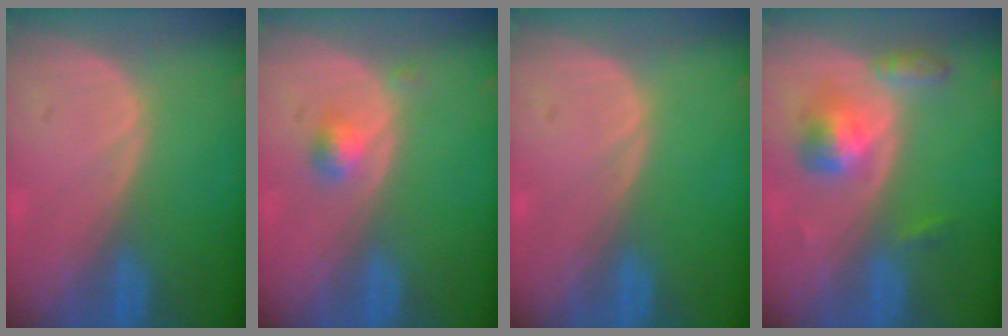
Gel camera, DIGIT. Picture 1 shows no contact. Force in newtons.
{"total": 2.2, "press": 2.0, "slide": 1.0}
{"total": 0.0}
{"total": 5.2, "press": 4.9, "slide": 1.7}